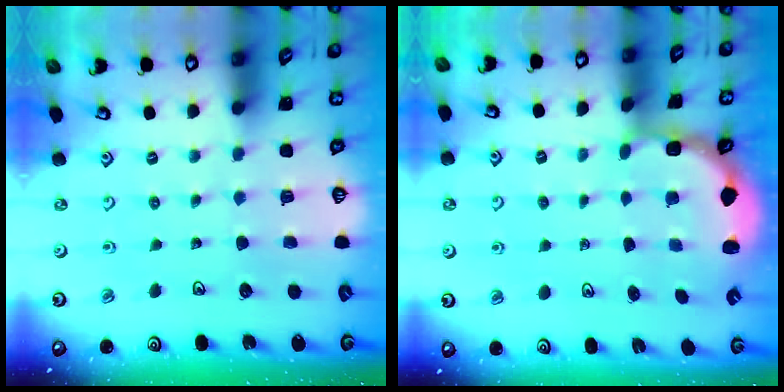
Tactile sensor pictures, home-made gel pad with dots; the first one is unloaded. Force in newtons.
{"total": 2.8, "press": 2.5, "slide": 1.4}